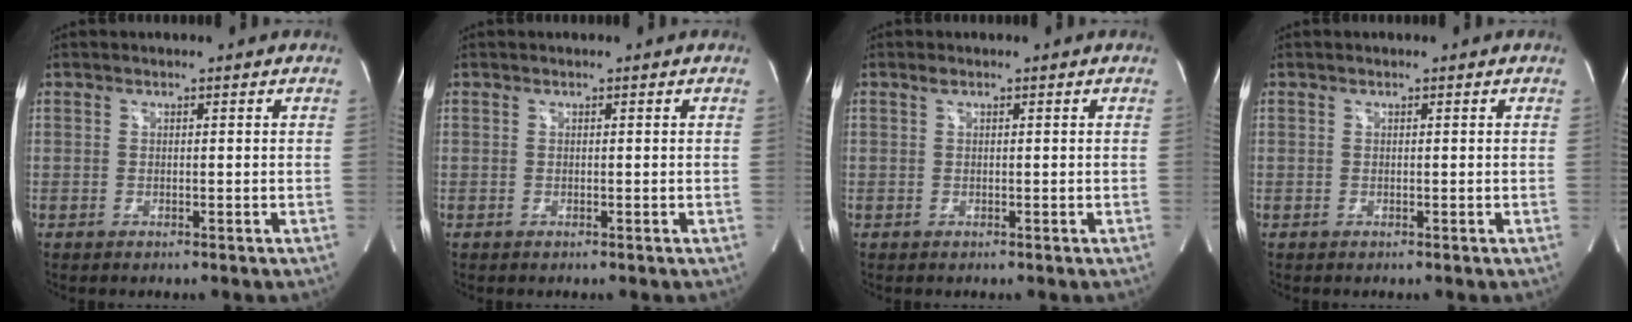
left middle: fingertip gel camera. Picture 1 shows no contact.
{"total": 0.0}
{"total": 0.6, "force": [0.4, 0.2, 0.3], "torque": [-0.007, 0.005, 0.007]}
{"total": 0.0}